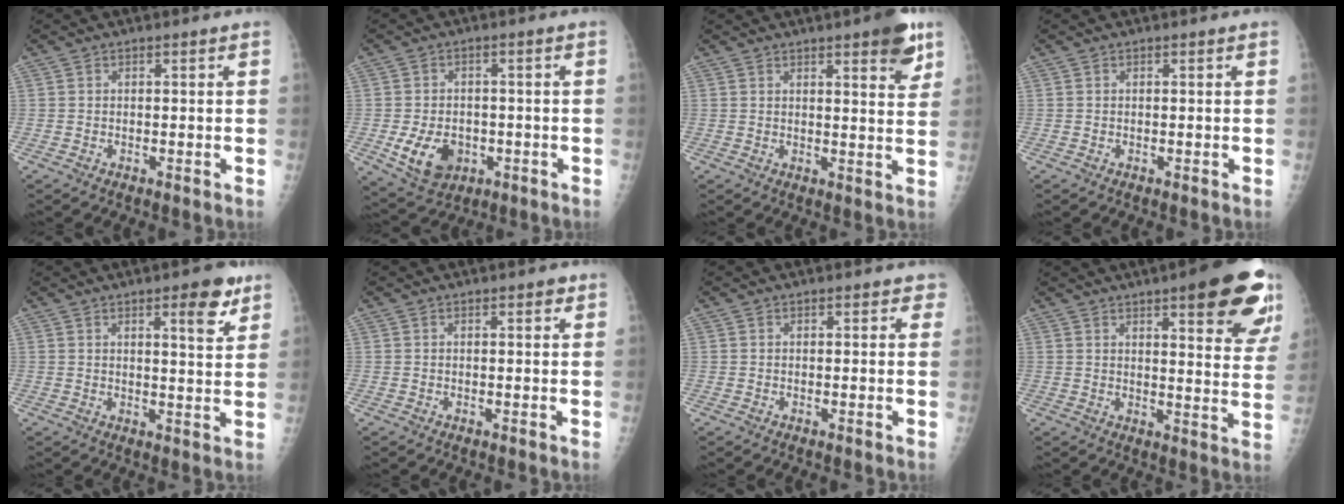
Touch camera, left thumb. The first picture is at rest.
{"total": 8.6, "force": [-2.5, 6.3, 5.3], "torque": [-0.075, 0.007, -0.028]}
{"total": 7.5, "force": [4.4, 1.8, 5.8], "torque": [-0.060, -0.021, 0.052]}
{"total": 0.0}
{"total": 7.1, "force": [4.1, 1.8, 5.5], "torque": [-0.063, -0.023, 0.053]}
{"total": 1.5, "force": [0.9, 0.6, 1.1], "torque": [-0.009, -0.002, 0.010]}
{"total": 2.1, "force": [1.5, 1.2, 0.9], "torque": [0.020, -0.002, 0.009]}
{"total": 18.7, "force": [10.5, 4.7, 14.8], "torque": [-0.157, -0.043, 0.126]}